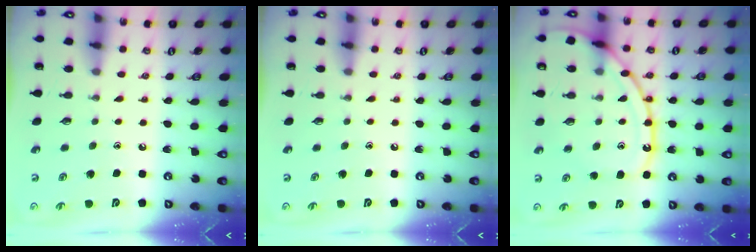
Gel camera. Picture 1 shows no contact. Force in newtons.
{"total": 0.0}
{"total": 15.8, "press": 15.7, "slide": 1.5}